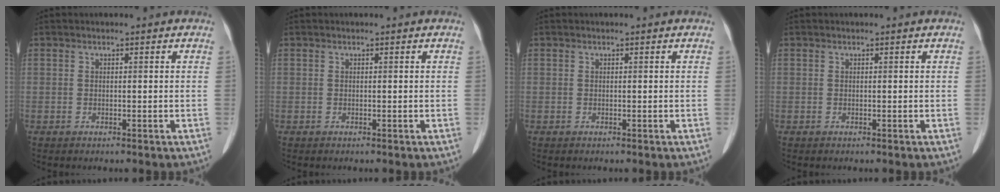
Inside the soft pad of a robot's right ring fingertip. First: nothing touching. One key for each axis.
{"total": 0.0}
{"total": 0.0}
{"total": 0.0}